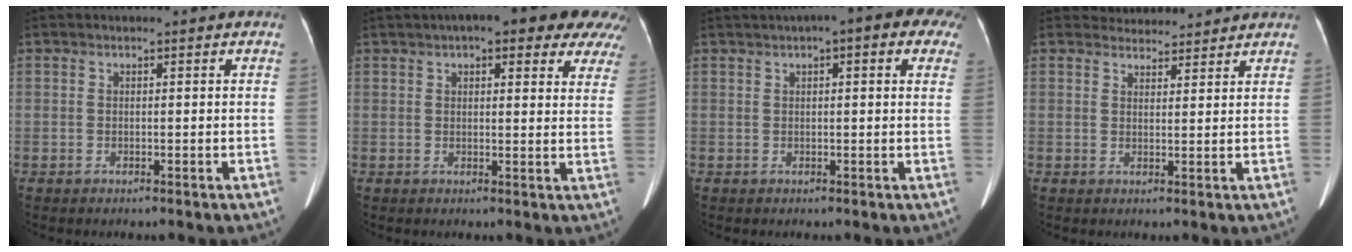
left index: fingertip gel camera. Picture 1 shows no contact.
{"total": 16.6, "force": [12.1, 4.7, 10.2], "torque": [-0.121, 0.032, 0.133]}
{"total": 9.4, "force": [5.3, 2.7, 7.2], "torque": [-0.085, 0.045, 0.057]}
{"total": 4.5, "force": [4.4, 1.1, -0.3], "torque": [0.004, 0.019, 0.060]}